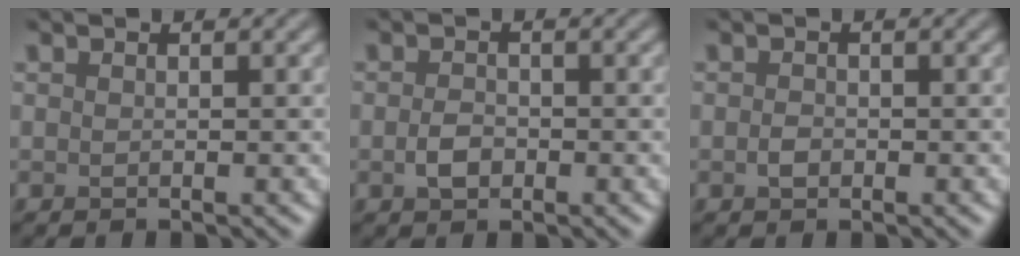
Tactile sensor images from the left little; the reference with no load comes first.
{"total": 1.7, "force": [-0.5, 1.1, 1.2], "torque": [-0.025, 0.000, -0.012]}
{"total": 0.9, "force": [-0.3, 0.6, 0.6], "torque": [-0.013, -0.001, -0.007]}